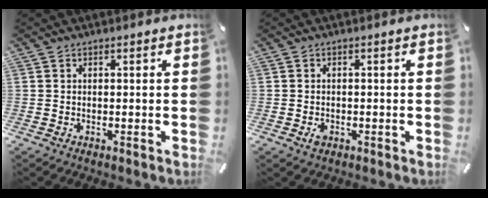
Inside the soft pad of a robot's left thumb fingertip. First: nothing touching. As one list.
[{"total": 1.6, "force": [-0.7, 1.1, 0.9], "torque": [-0.017, 0.004, -0.013]}]